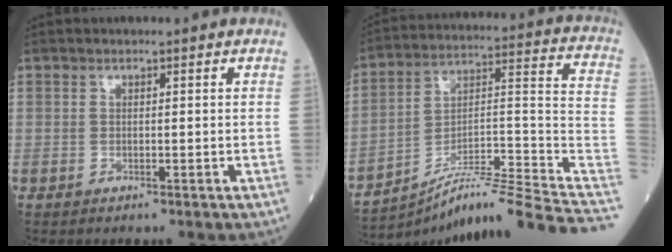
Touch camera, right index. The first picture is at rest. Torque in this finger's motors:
{"motor_torque": [-0.23, -1.08, -0.96, -0.21]}